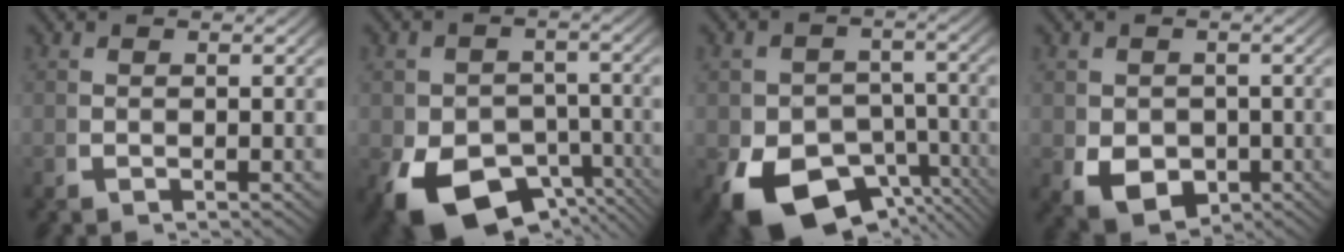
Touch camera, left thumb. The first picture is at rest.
{"total": 10.2, "force": [-5.5, 6.4, 5.7], "torque": [-0.105, -0.046, -0.080]}
{"total": 11.3, "force": [-6.5, 7.1, 5.9], "torque": [-0.110, -0.051, -0.092]}
{"total": 5.7, "force": [-1.7, 4.5, 3.1], "torque": [-0.070, -0.035, -0.015]}